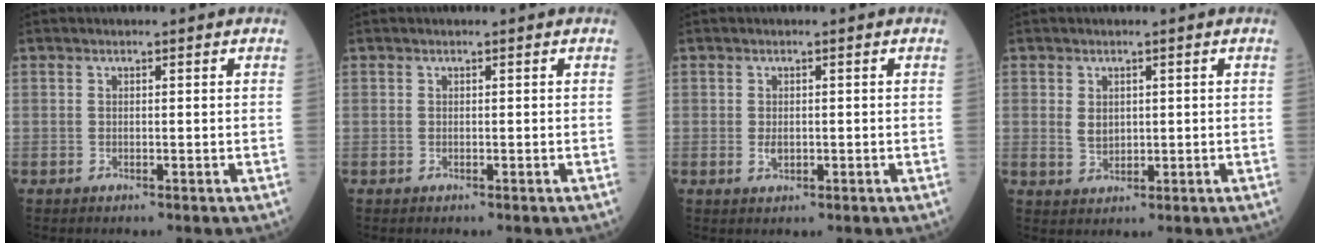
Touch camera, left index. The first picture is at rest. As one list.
[{"total": 0.0}, {"total": 1.4, "force": [-0.2, 0.9, 1.1], "torque": [-0.023, -0.001, 0.000]}, {"total": 2.7, "force": [0.5, 2.0, 1.7], "torque": [-0.034, 0.001, 0.017]}]